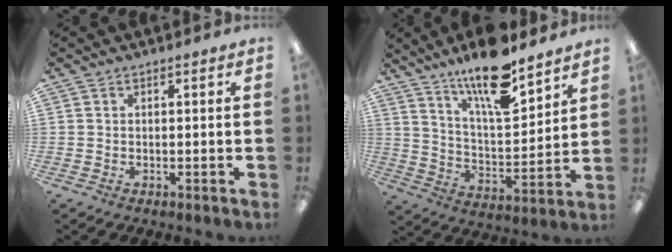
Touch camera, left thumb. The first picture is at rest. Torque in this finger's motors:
{"motor_torque": [0.21, 0.21, 1.44, -1.34, 0.15]}